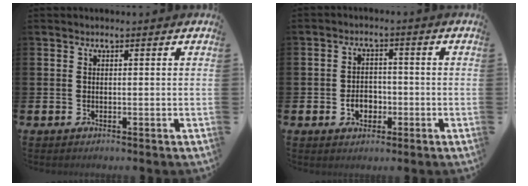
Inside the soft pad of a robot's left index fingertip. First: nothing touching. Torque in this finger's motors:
{"motor_torque": [0.78, 0.20, 0.11, 0.10]}